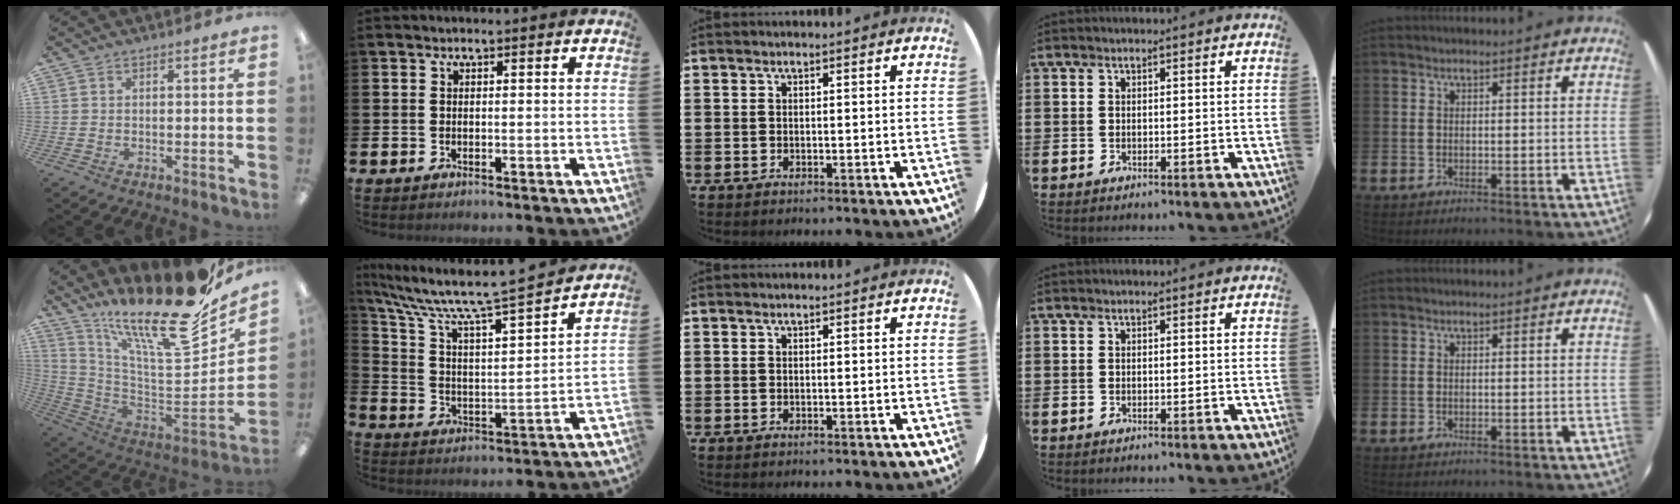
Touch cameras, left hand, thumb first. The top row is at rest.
{"thumb": {"total": 24.3, "force": [17.8, 5.4, 15.5], "torque": [-0.219, -0.148, 0.287]}, "index": {"total": 9.6, "force": [8.4, 0.9, 4.5], "torque": [-0.125, -0.056, 0.137]}}